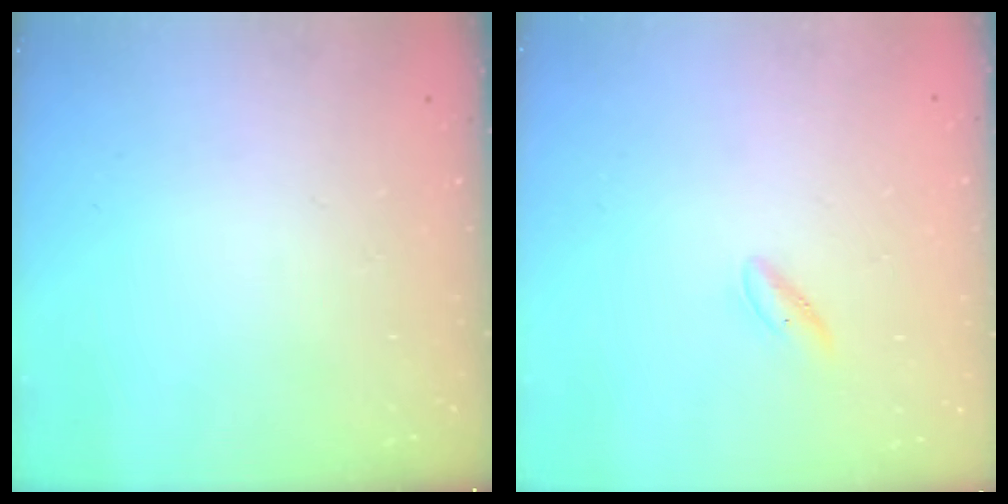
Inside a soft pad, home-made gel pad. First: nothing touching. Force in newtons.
{"total": 2.2, "press": 2.0, "slide": 0.8}